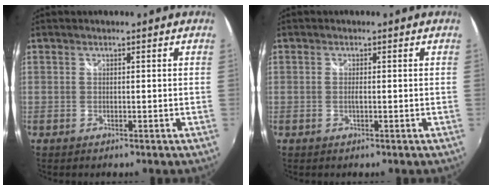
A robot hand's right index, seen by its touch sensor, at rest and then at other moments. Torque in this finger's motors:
{"motor_torque": [0.36, 0.34, 0.11, 0.00]}